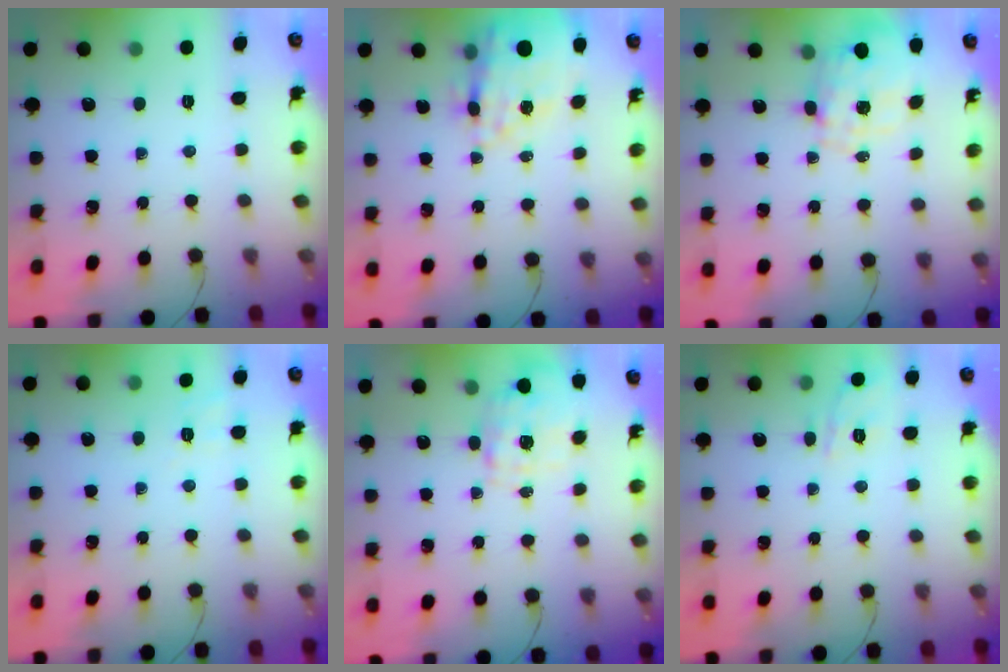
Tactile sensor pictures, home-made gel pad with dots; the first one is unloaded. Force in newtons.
{"total": 20.1, "press": 19.7, "slide": 4.1}
{"total": 1.9, "press": 1.5, "slide": 1.1}
{"total": 2.3, "press": 1.6, "slide": 1.7}
{"total": 1.6, "press": 1.5, "slide": 0.5}
{"total": 9.7, "press": 9.6, "slide": 1.6}